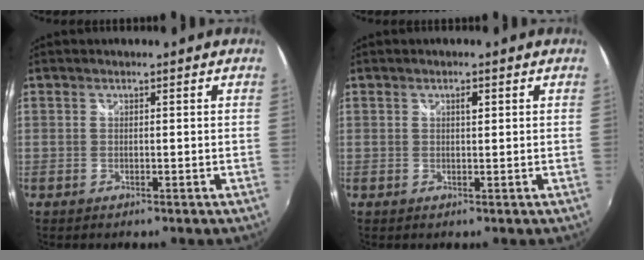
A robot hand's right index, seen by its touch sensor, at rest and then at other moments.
{"total": 1.1, "force": [0.5, 0.4, 0.9], "torque": [-0.014, 0.003, 0.007]}